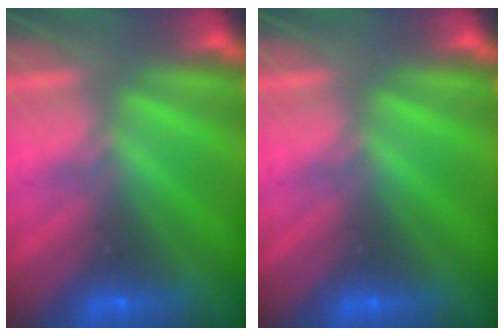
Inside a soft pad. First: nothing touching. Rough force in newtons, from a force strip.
{"total": 0.0}